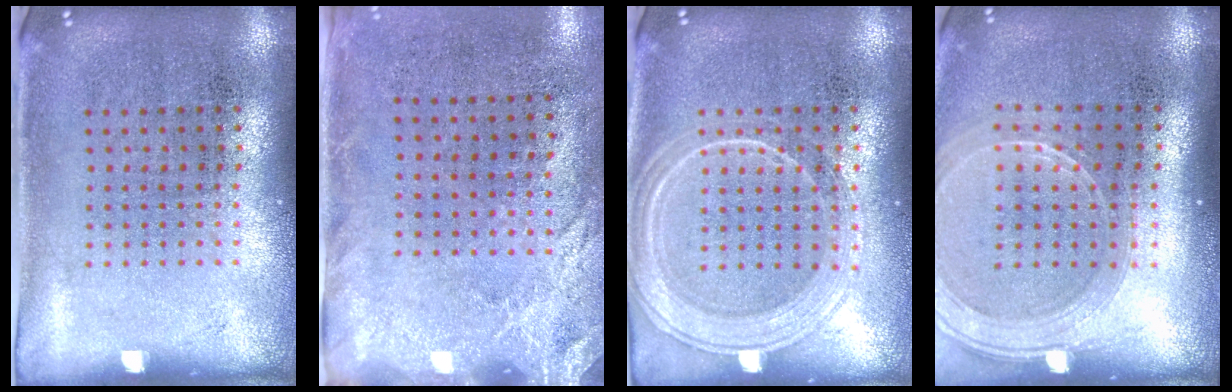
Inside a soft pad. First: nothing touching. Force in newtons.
{"total": 2.5, "press": 1.9, "slide": 1.6}
{"total": 3.0, "press": 2.9, "slide": 0.5}
{"total": 2.0, "press": 1.8, "slide": 0.9}